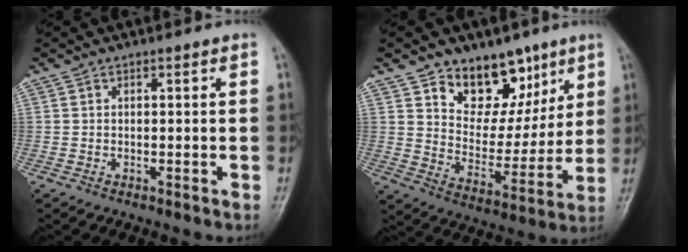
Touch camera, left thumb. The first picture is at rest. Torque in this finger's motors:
{"motor_torque": [0.19, 0.43, 0.14, -0.38, 0.21]}